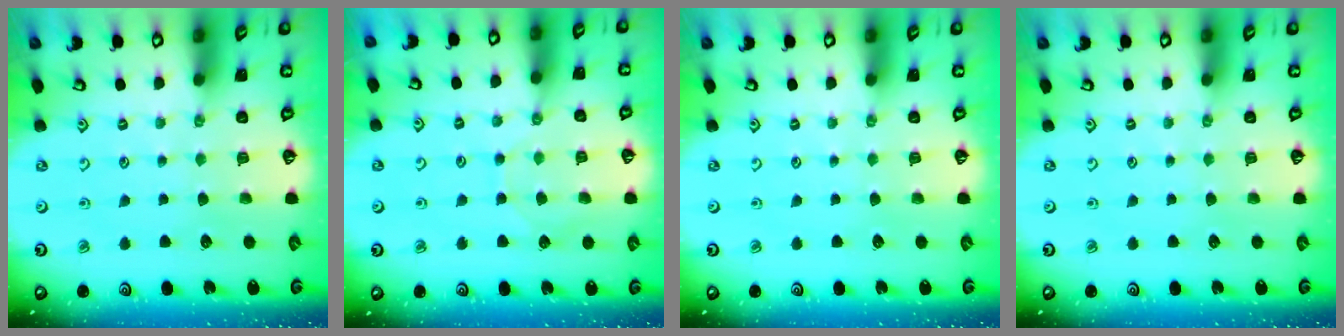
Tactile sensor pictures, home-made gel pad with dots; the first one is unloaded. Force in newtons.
{"total": 7.0, "press": 6.9, "slide": 0.7}
{"total": 0.0}
{"total": 0.0}